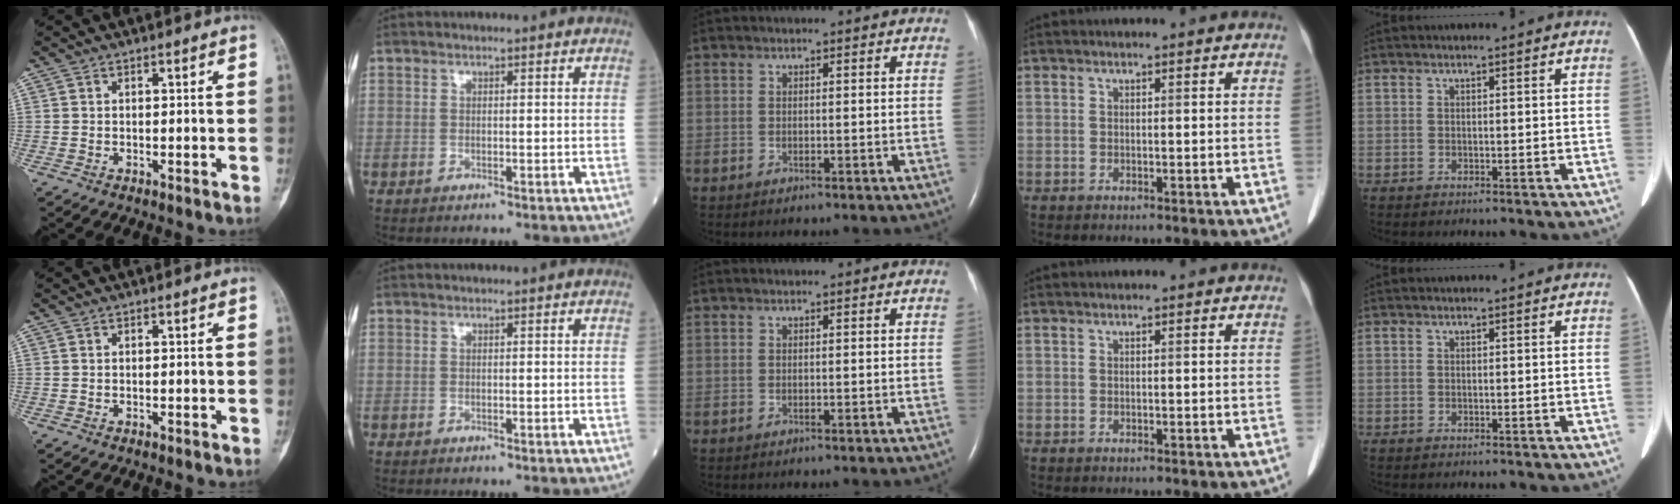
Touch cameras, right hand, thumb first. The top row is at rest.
{}